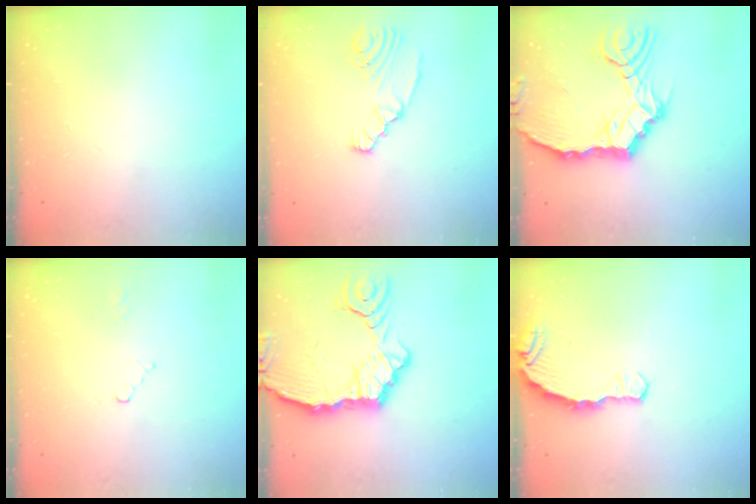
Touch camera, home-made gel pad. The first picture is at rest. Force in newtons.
{"total": 4.5, "press": 4.3, "slide": 1.5}
{"total": 16.0, "press": 15.6, "slide": 3.6}
{"total": 2.6, "press": 2.6, "slide": 0.3}
{"total": 10.0, "press": 10.0, "slide": 1.0}
{"total": 5.1, "press": 4.9, "slide": 1.3}